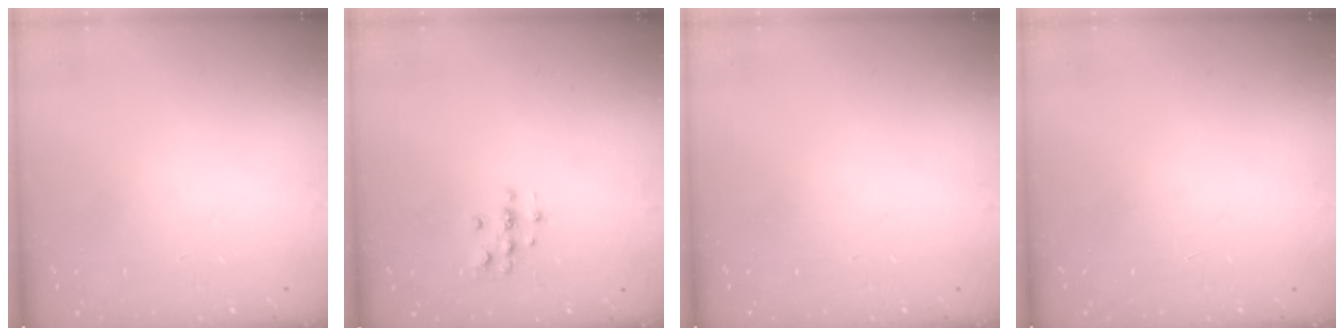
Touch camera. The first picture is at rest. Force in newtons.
{"total": 2.0, "press": 2.0, "slide": 0.2}
{"total": 0.0}
{"total": 0.0}